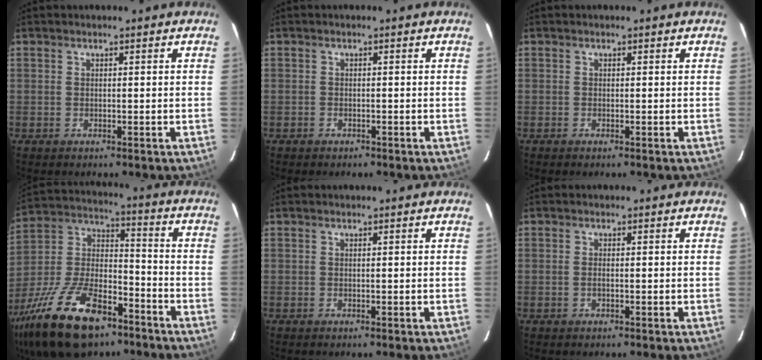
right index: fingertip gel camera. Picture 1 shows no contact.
{"total": 1.3, "force": [-0.9, 1.0, 0.0], "torque": [-0.002, 0.004, -0.013]}
{"total": 0.0}
{"total": 24.7, "force": [-15.1, 11.4, 15.8], "torque": [-0.328, -0.011, -0.260]}
{"total": 0.0}
{"total": 0.8, "force": [-0.3, 0.3, 0.7], "torque": [-0.016, 0.001, -0.006]}